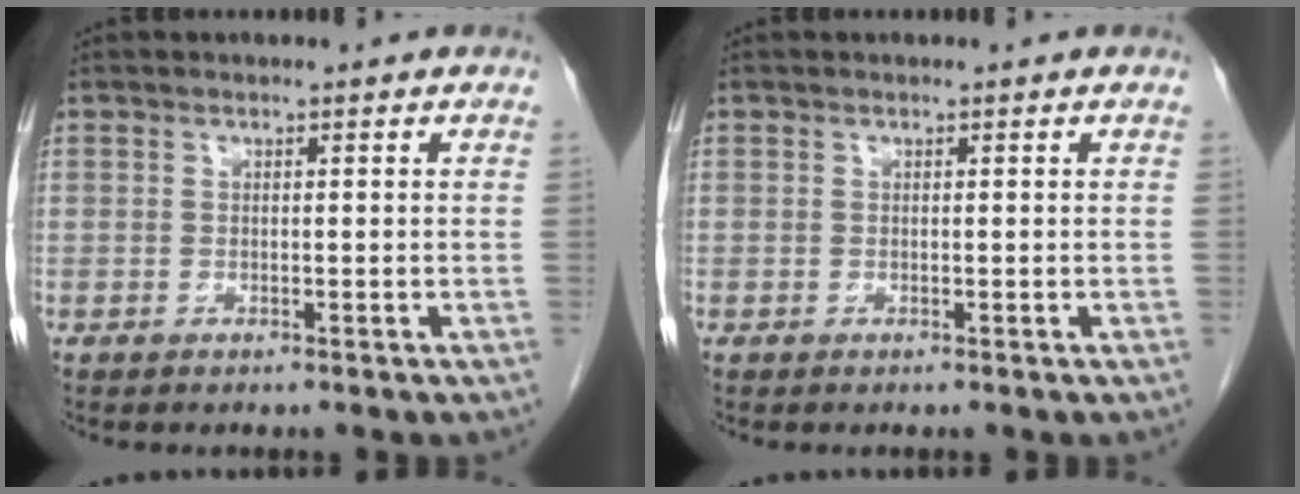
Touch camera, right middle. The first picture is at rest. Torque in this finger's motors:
{"motor_torque": [-0.14, -0.23, -0.19, -0.07]}